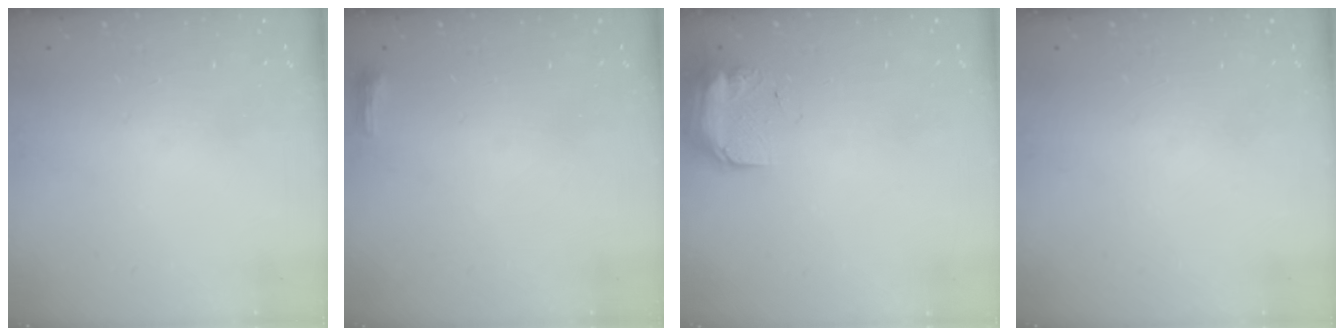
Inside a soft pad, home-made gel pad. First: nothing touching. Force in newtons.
{"total": 3.6, "press": 3.4, "slide": 1.0}
{"total": 11.2, "press": 9.8, "slide": 5.5}
{"total": 0.0}